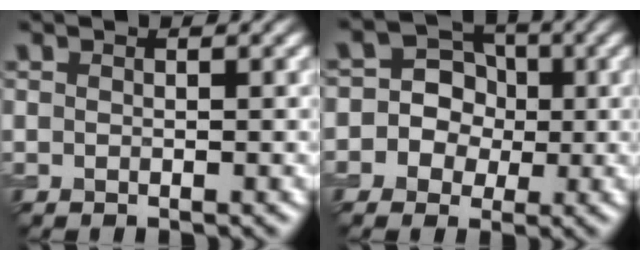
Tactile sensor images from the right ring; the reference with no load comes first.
{"total": 6.1, "force": [-0.2, 5.8, 1.8], "torque": [-0.006, 0.038, -0.040]}